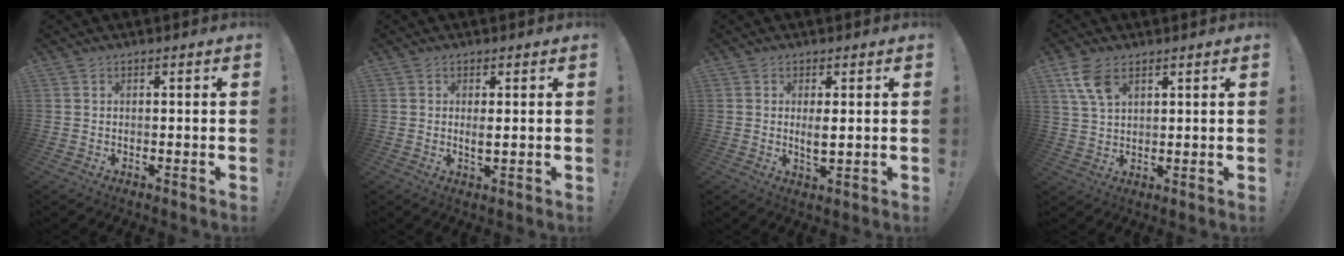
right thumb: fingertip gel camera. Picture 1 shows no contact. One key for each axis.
{"total": 2.1, "fx": 0.7, "fy": 0.4, "fz": 1.9, "tx": -0.023, "ty": -0.008, "tz": 0.009}
{"total": 3.2, "fx": 0.8, "fy": 1.0, "fz": 3.0, "tx": -0.052, "ty": -0.010, "tz": 0.009}
{"total": 7.9, "fx": 4.4, "fy": 4.1, "fz": 5.1, "tx": -0.091, "ty": -0.013, "tz": 0.086}